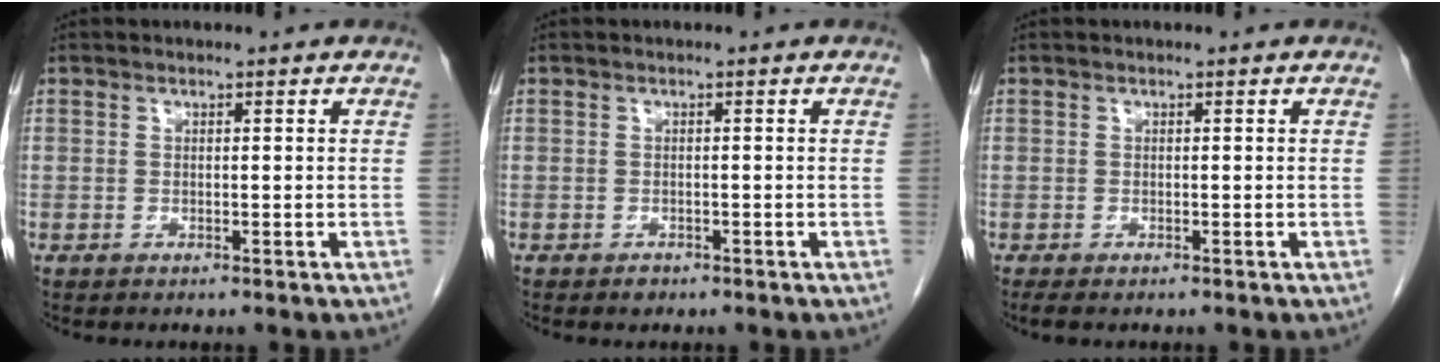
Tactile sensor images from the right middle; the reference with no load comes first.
{"total": 0.8, "force": [-0.6, 0.5, 0.2], "torque": [-0.002, 0.001, -0.006]}
{"total": 1.3, "force": [-1.0, 0.3, 0.7], "torque": [-0.010, -0.004, -0.012]}